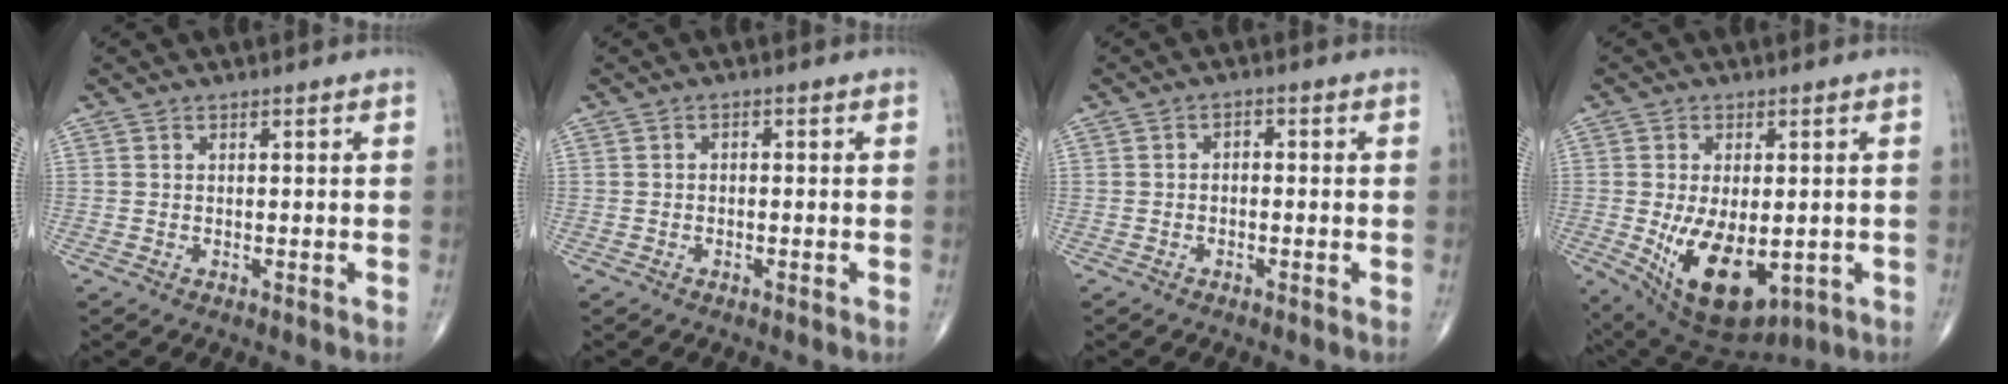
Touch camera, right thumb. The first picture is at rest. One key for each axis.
{"total": 0.7, "fx": -0.1, "fy": 0.5, "fz": 0.5, "tx": -0.003, "ty": 0.002, "tz": -0.005}
{"total": 1.4, "fx": -0.2, "fy": 1.0, "fz": 1.0, "tx": -0.007, "ty": 0.006, "tz": -0.008}
{"total": 14.2, "fx": -3.0, "fy": 7.7, "fz": 11.6, "tx": -0.196, "ty": -0.015, "tz": -0.022}